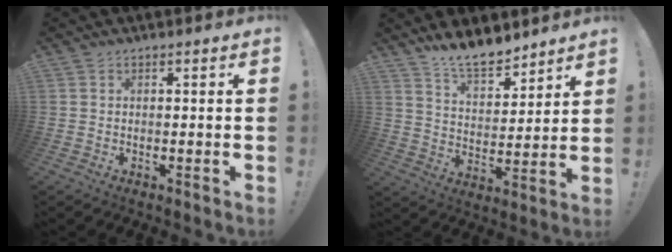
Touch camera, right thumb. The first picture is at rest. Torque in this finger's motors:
{"motor_torque": [0.04, 2.09, 0.57, 0.51, 0.00]}